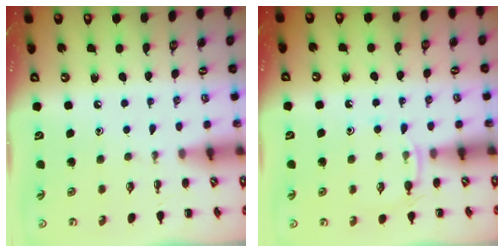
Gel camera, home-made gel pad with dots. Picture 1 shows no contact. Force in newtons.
{"total": 5.9, "press": 5.7, "slide": 1.8}